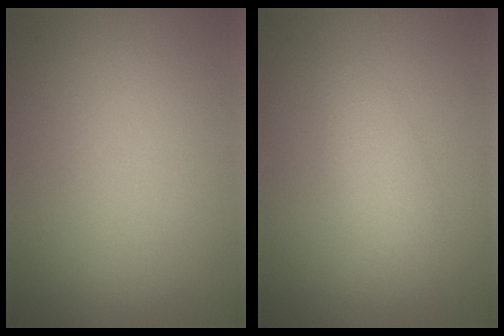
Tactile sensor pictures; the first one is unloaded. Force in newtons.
{"total": 2.0, "press": 2.0, "slide": 0.1}